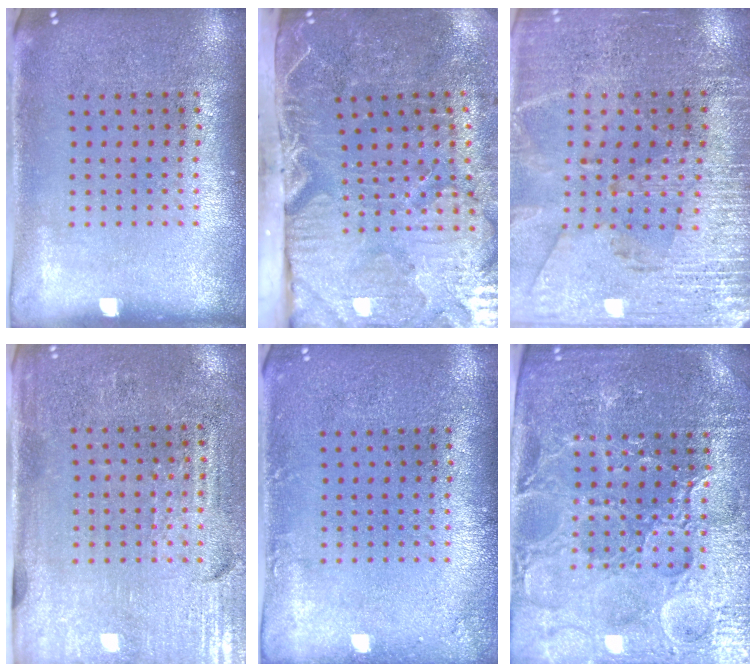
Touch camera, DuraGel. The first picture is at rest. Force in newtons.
{"total": 5.3, "press": 4.4, "slide": 2.9}
{"total": 2.9, "press": 2.8, "slide": 0.8}
{"total": 3.4, "press": 3.1, "slide": 1.4}
{"total": 1.0, "press": 1.0, "slide": 0.2}
{"total": 4.6, "press": 4.3, "slide": 1.6}